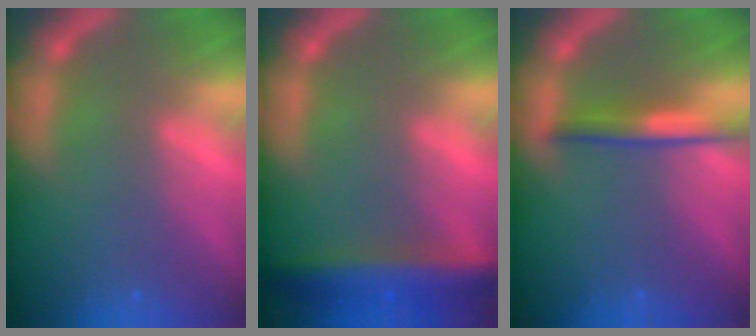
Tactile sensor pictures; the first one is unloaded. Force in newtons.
{"total": 6.0}
{"total": 3.0}